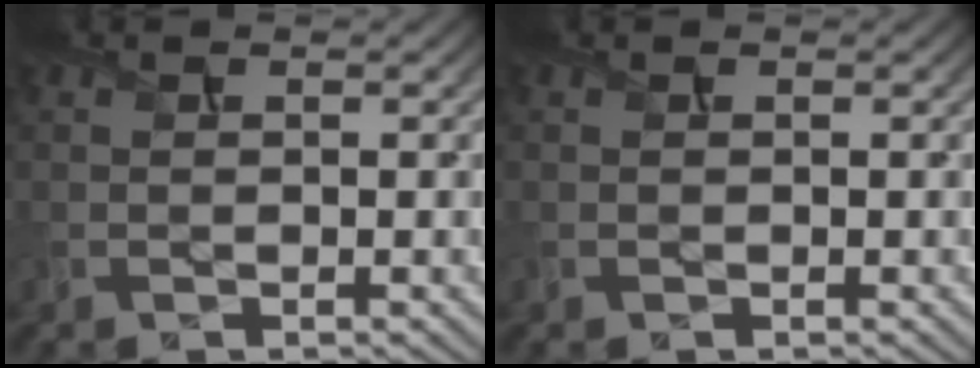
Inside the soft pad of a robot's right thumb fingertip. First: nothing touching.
{"total": 0.0}